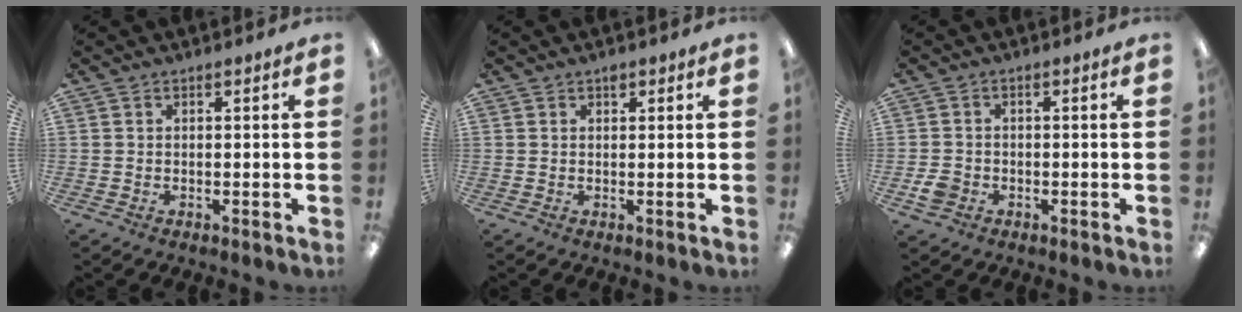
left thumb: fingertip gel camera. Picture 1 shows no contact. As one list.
[{"total": 1.5, "force": [1.0, 0.9, 0.7], "torque": [-0.007, -0.002, 0.017]}, {"total": 3.3, "force": [-1.2, 2.8, 1.3], "torque": [-0.026, 0.004, -0.024]}]